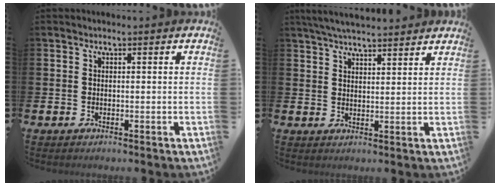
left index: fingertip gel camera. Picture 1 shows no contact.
{"total": 4.8, "force": [4.6, 0.4, 1.3], "torque": [-0.034, -0.015, 0.084]}